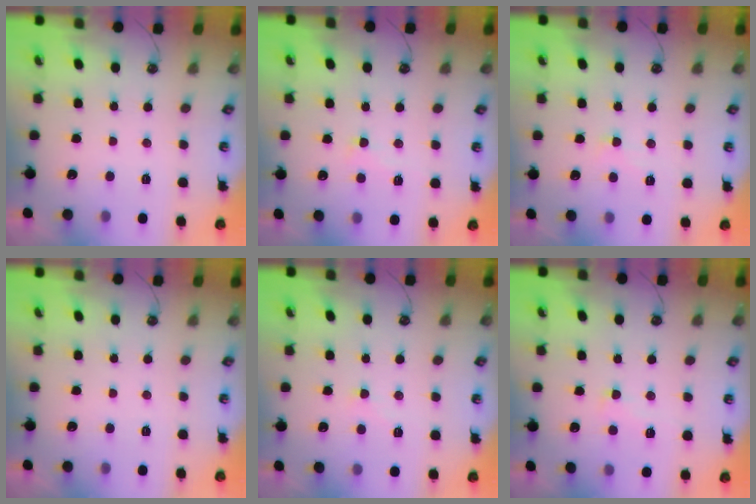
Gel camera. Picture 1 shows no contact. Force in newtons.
{"total": 0.7, "press": 0.3, "slide": 0.6}
{"total": 1.3, "press": 1.2, "slide": 0.4}
{"total": 0.0}
{"total": 0.8, "press": 0.6, "slide": 0.5}
{"total": 2.1, "press": 2.0, "slide": 0.5}